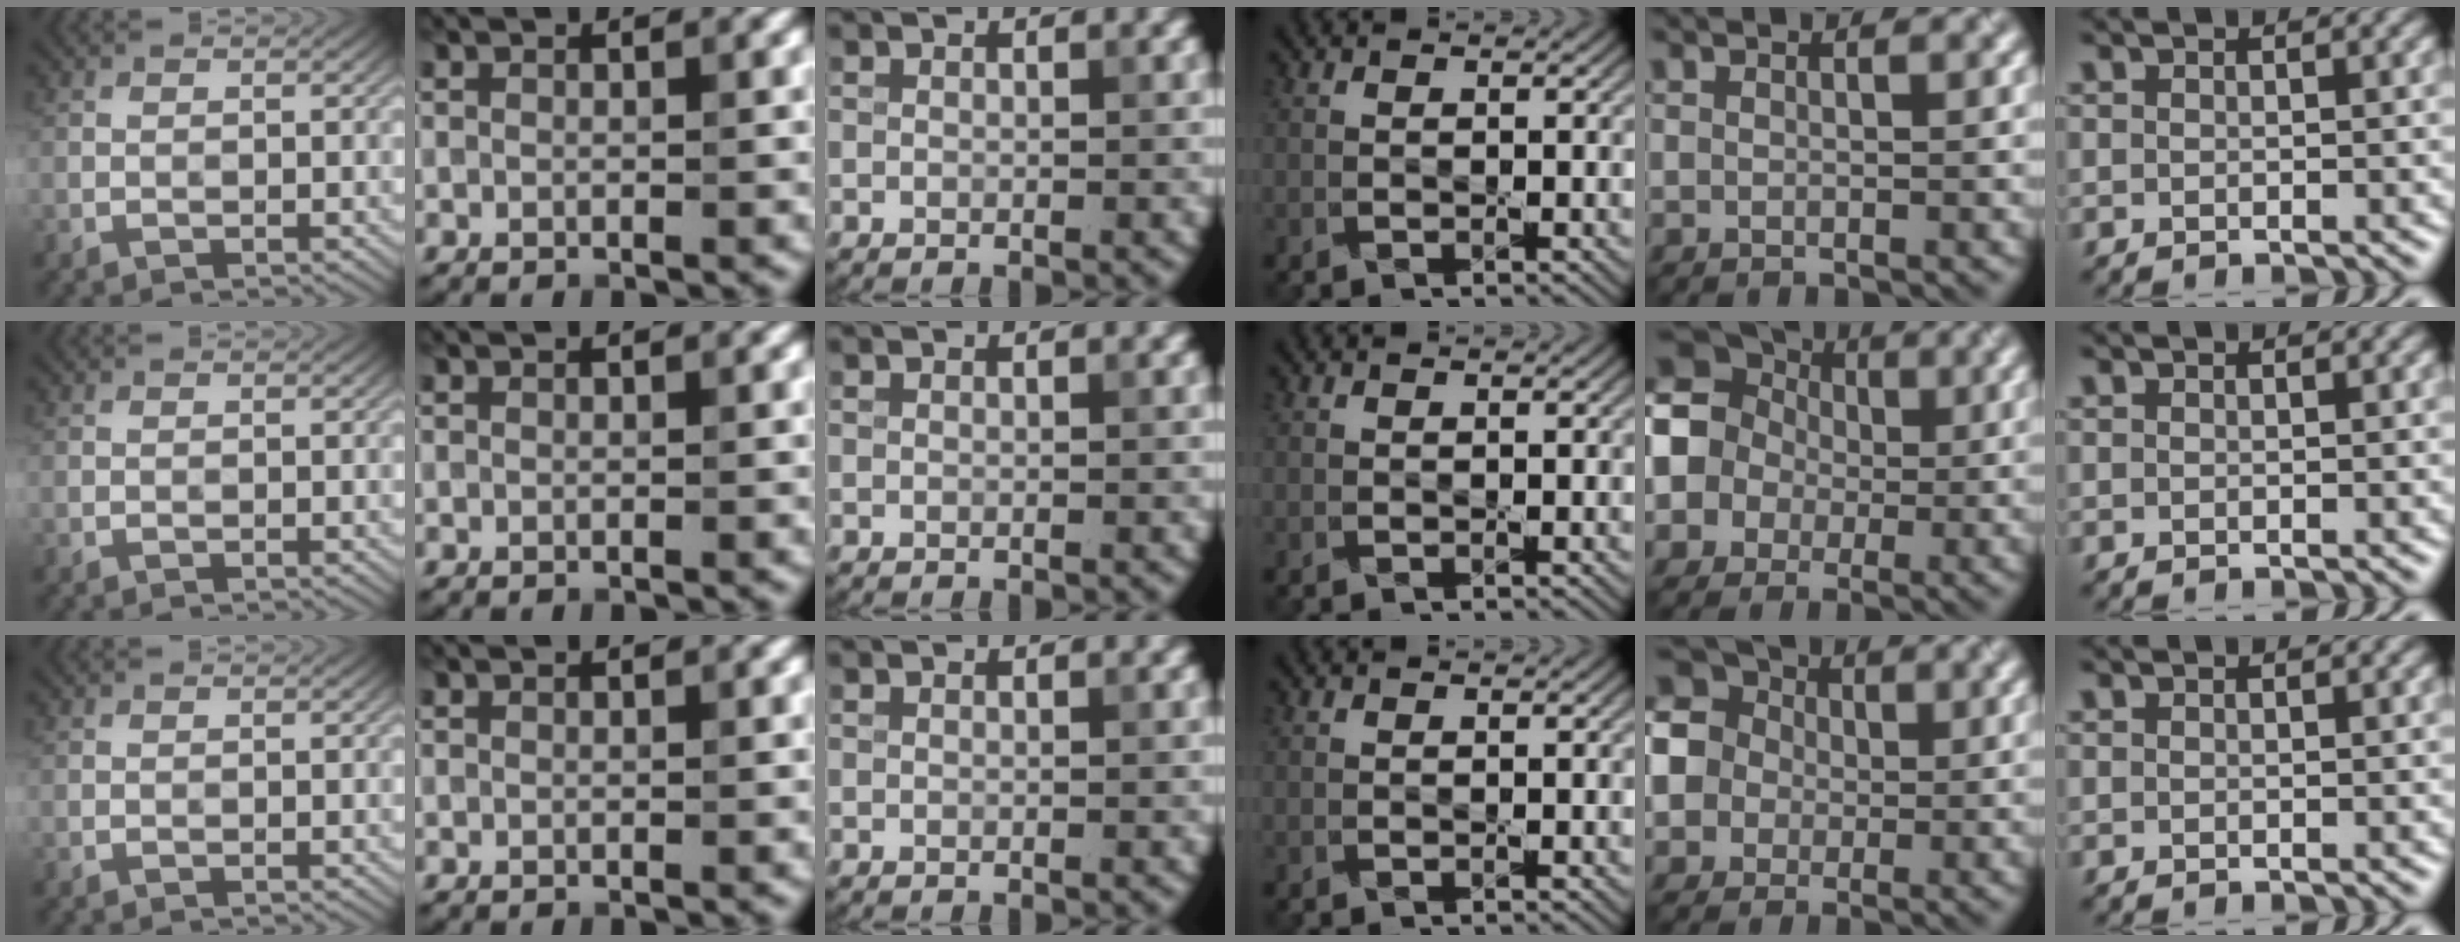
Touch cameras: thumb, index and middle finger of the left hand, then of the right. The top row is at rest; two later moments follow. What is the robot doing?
{"motion": "press", "object": "joystick"}